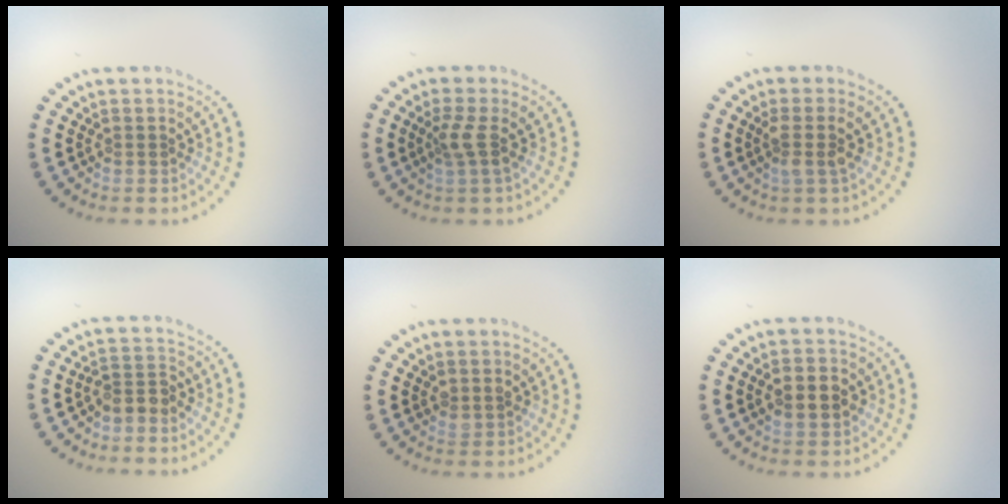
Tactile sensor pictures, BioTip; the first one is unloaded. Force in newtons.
{"total": 1.9, "press": 1.4, "slide": 1.3}
{"total": 1.9, "press": 1.5, "slide": 1.2}
{"total": 2.0, "press": 1.6, "slide": 1.2}
{"total": 1.1, "press": 1.1, "slide": 0.1}
{"total": 3.7, "press": 3.7, "slide": 0.1}